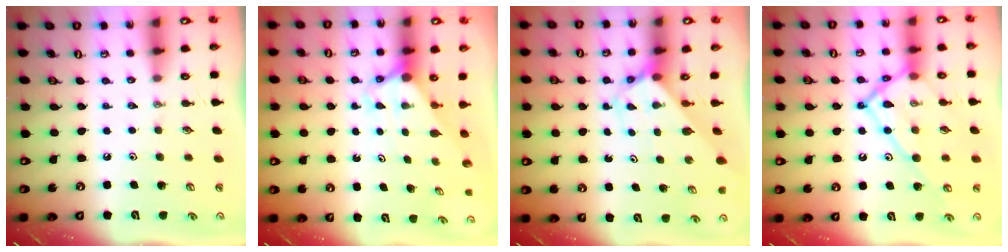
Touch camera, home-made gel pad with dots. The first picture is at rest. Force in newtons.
{"total": 2.7, "press": 2.7, "slide": 0.0}
{"total": 2.7, "press": 2.7, "slide": 0.2}
{"total": 17.1, "press": 17.0, "slide": 2.0}